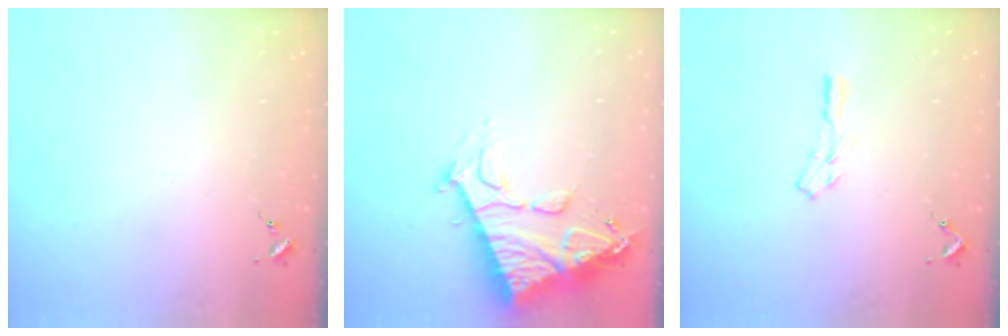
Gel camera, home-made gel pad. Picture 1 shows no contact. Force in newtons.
{"total": 16.2, "press": 16.1, "slide": 1.5}
{"total": 4.3, "press": 4.3, "slide": 0.3}